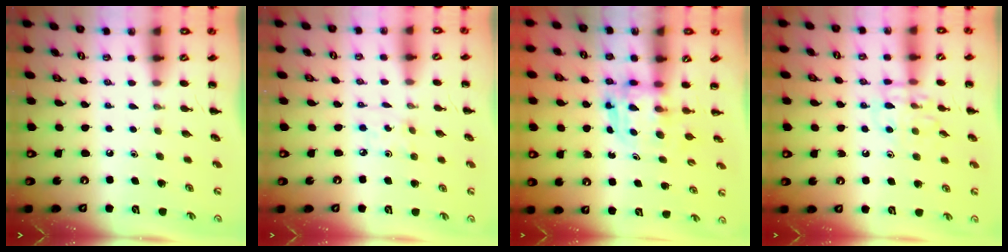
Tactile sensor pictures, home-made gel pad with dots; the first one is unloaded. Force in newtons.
{"total": 2.5, "press": 2.3, "slide": 0.9}
{"total": 3.6, "press": 3.6, "slide": 0.2}
{"total": 10.4, "press": 10.3, "slide": 0.7}